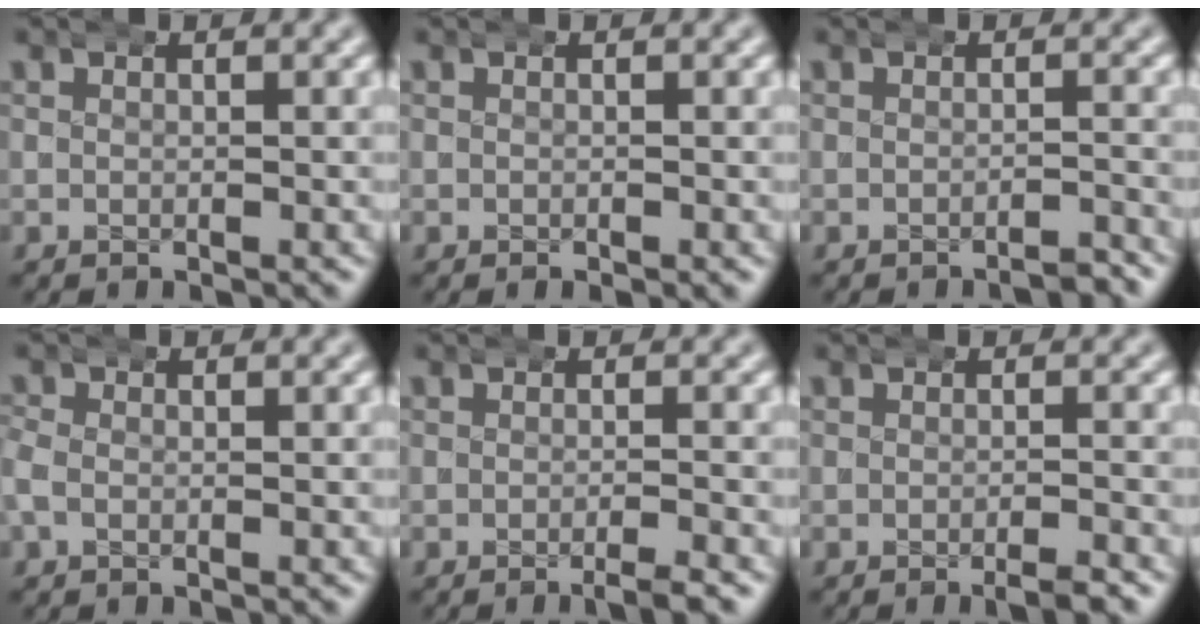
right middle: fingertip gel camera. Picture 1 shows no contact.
{"total": 0.6, "force": [-0.4, 0.1, 0.5], "torque": [-0.005, -0.001, -0.006]}
{"total": 1.7, "force": [-1.7, 0.1, 0.5], "torque": [-0.003, 0.008, -0.035]}
{"total": 1.9, "force": [-0.6, 1.6, 0.7], "torque": [-0.035, 0.002, -0.014]}
{"total": 1.6, "force": [-1.0, -0.2, 1.2], "torque": [-0.018, 0.009, -0.025]}
{"total": 1.5, "force": [-1.0, 0.0, 1.2], "torque": [-0.014, 0.009, -0.024]}